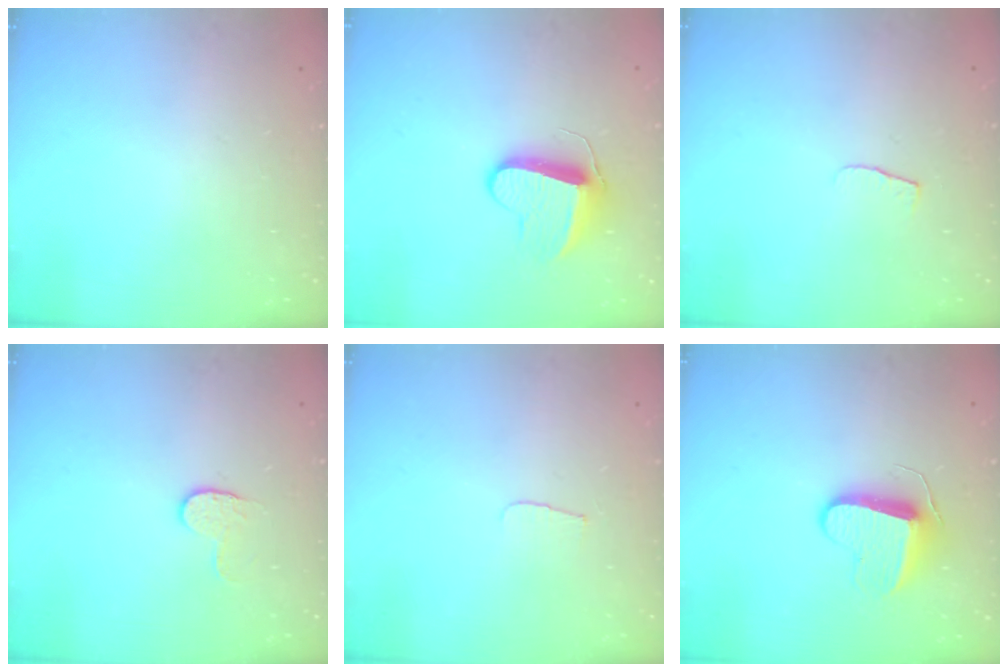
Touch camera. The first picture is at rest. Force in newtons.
{"total": 10.7, "press": 10.7, "slide": 0.7}
{"total": 4.2, "press": 4.1, "slide": 0.4}
{"total": 3.6, "press": 3.6, "slide": 0.4}
{"total": 3.3, "press": 3.3, "slide": 0.4}
{"total": 9.0, "press": 9.0, "slide": 0.1}